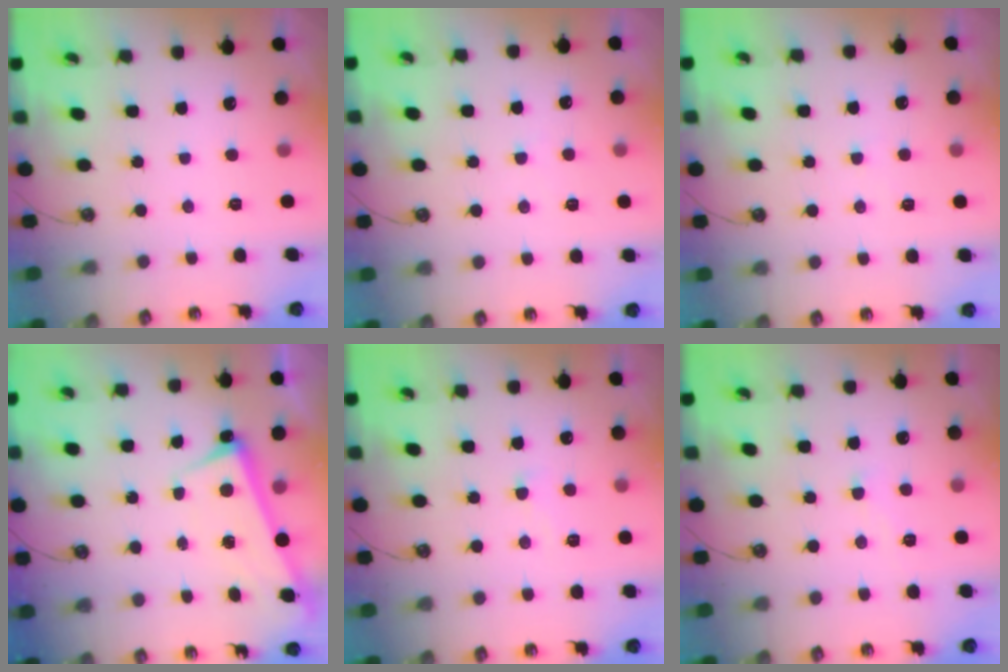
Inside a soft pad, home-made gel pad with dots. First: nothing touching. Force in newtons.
{"total": 5.0, "press": 5.0, "slide": 0.5}
{"total": 2.9, "press": 2.9, "slide": 0.2}
{"total": 2.6, "press": 2.5, "slide": 0.7}
{"total": 3.6, "press": 3.5, "slide": 0.6}
{"total": 2.1, "press": 2.1, "slide": 0.2}